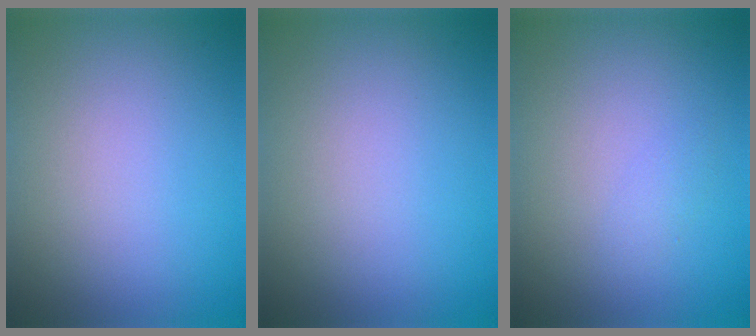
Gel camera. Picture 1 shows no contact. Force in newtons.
{"total": 0.0}
{"total": 0.8, "press": 0.8, "slide": 0.0}